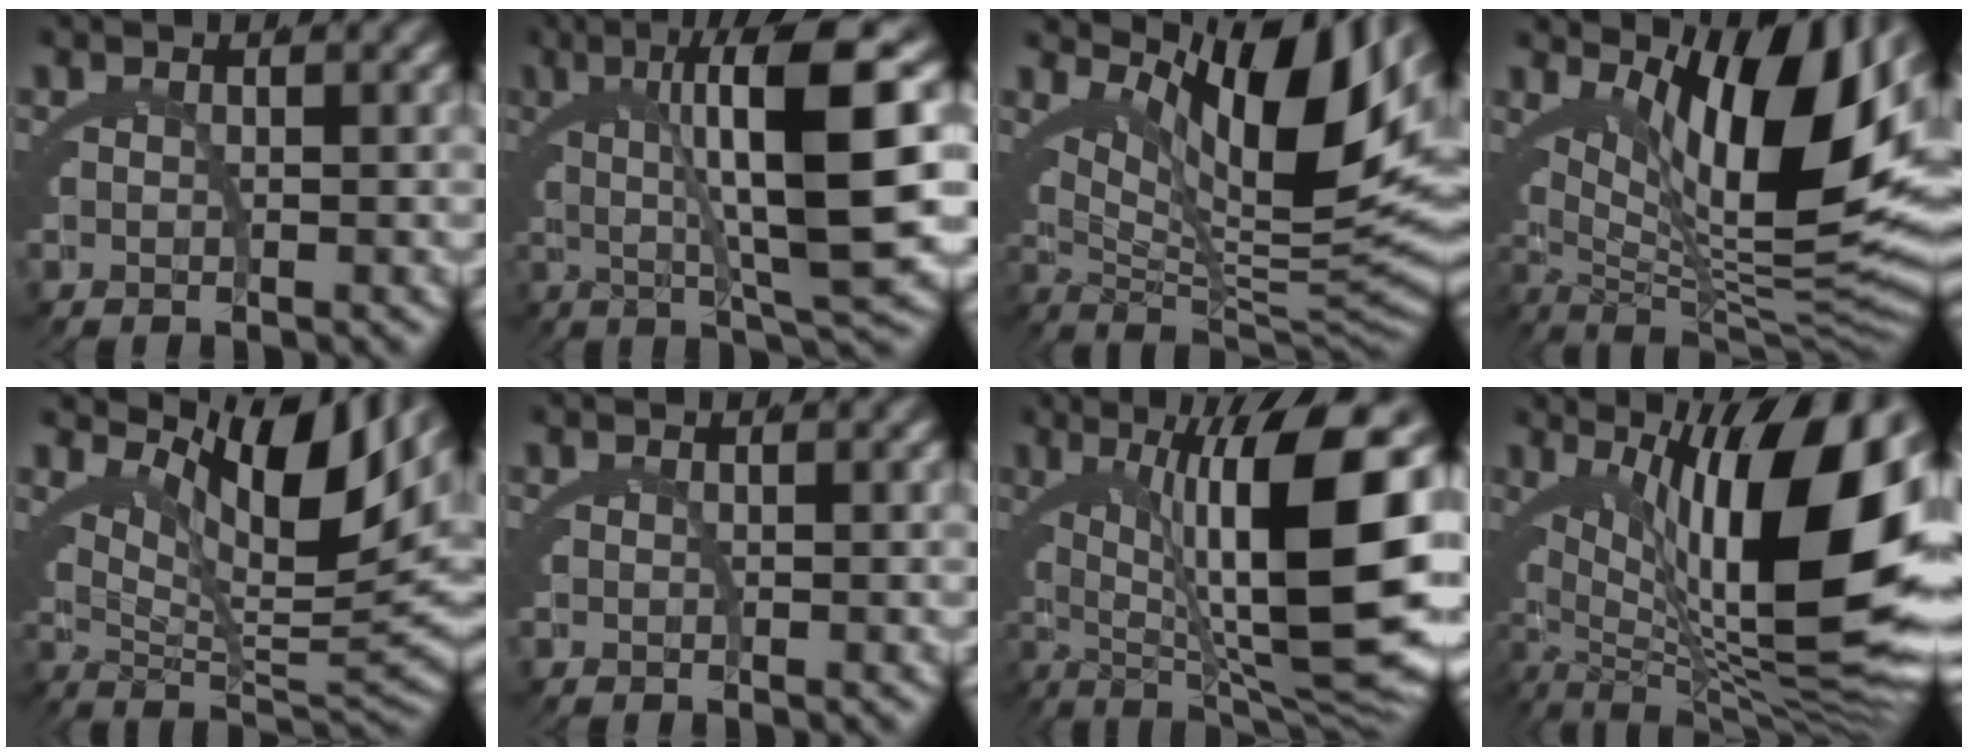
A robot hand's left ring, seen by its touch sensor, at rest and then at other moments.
{"total": 11.9, "force": [3.4, 2.0, 11.2], "torque": [-0.152, 0.021, 0.050]}
{"total": 14.9, "force": [5.0, 6.1, 12.6], "torque": [-0.171, 0.009, 0.080]}
{"total": 16.1, "force": [3.9, 6.8, 14.1], "torque": [-0.187, 0.007, 0.067]}
{"total": 12.6, "force": [5.5, 4.7, 10.3], "torque": [-0.142, 0.020, 0.082]}
{"total": 0.0}
{"total": 16.0, "force": [1.1, 5.3, 15.1], "torque": [-0.197, 0.001, 0.033]}
{"total": 19.1, "force": [1.4, 8.7, 17.0], "torque": [-0.228, -0.005, 0.034]}